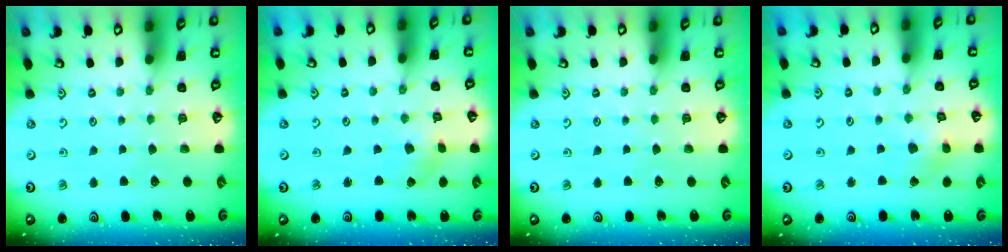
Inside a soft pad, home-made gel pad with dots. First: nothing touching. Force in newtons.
{"total": 0.0}
{"total": 0.0}
{"total": 3.6, "press": 3.6, "slide": 0.4}